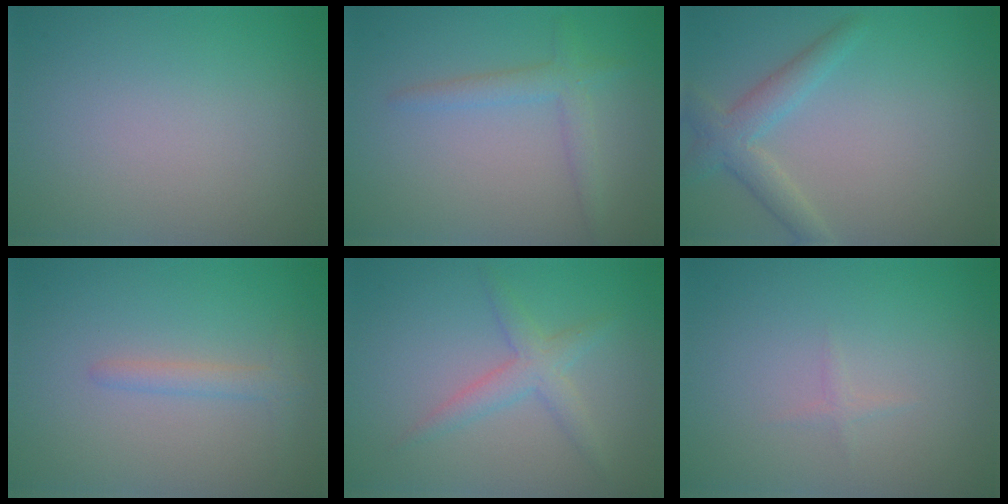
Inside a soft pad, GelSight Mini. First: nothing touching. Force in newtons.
{"total": 1.3, "press": 1.3, "slide": 0.1}
{"total": 3.1, "press": 3.1, "slide": 0.1}
{"total": 1.5, "press": 1.5, "slide": 0.1}
{"total": 2.5, "press": 2.5, "slide": 0.1}
{"total": 0.6, "press": 0.6, "slide": 0.0}